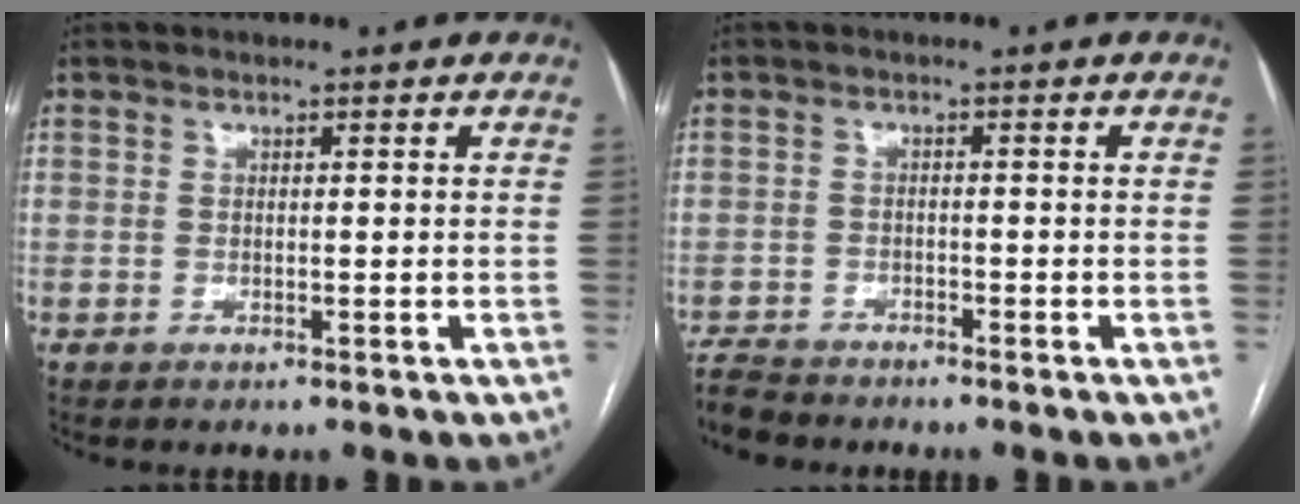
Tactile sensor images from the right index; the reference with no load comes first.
{"total": 4.1, "force": [-4.0, 0.8, 0.4], "torque": [-0.005, -0.014, -0.076]}